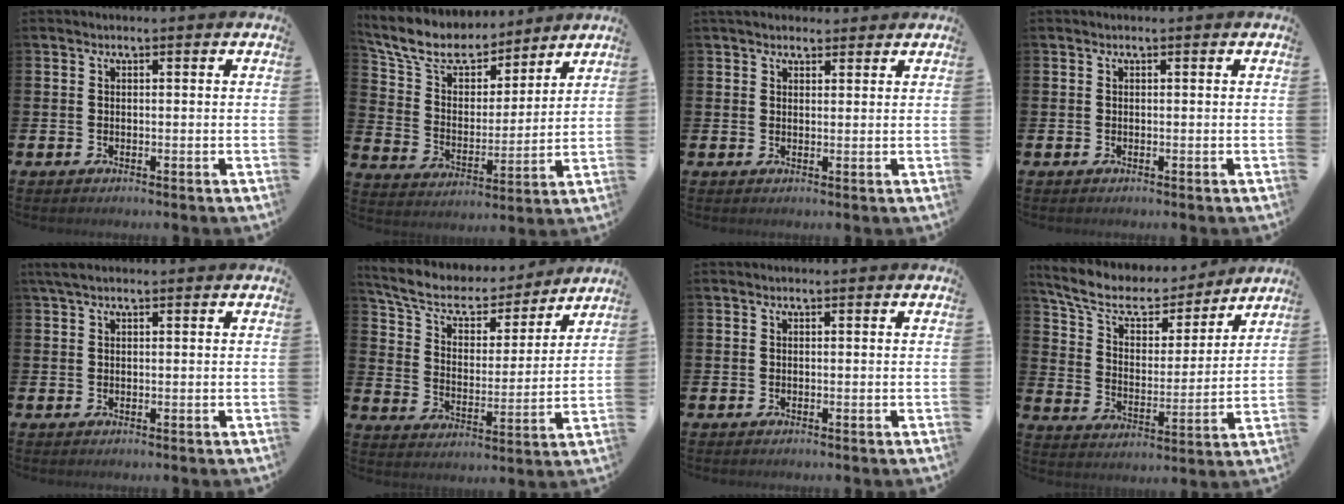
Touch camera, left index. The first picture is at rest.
{"total": 9.8, "force": [8.6, 3.8, 2.8], "torque": [-0.104, -0.050, 0.157]}
{"total": 2.7, "force": [2.4, 1.1, 0.4], "torque": [-0.004, -0.004, 0.043]}
{"total": 0.0}
{"total": 1.9, "force": [1.3, 0.5, 1.2], "torque": [-0.032, 0.009, 0.024]}
{"total": 7.9, "force": [7.0, 3.0, 2.4], "torque": [-0.088, -0.044, 0.122]}
{"total": 0.0}
{"total": 9.1, "force": [7.8, 3.6, 3.1], "torque": [-0.099, -0.048, 0.135]}